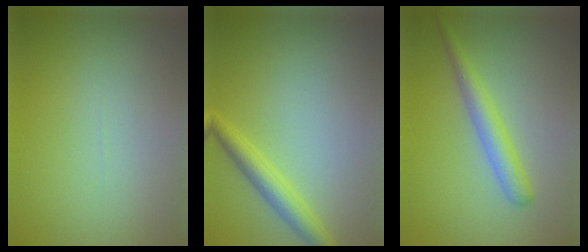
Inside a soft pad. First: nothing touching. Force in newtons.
{"total": 2.6, "press": 2.6, "slide": 0.1}
{"total": 2.7, "press": 2.7, "slide": 0.0}